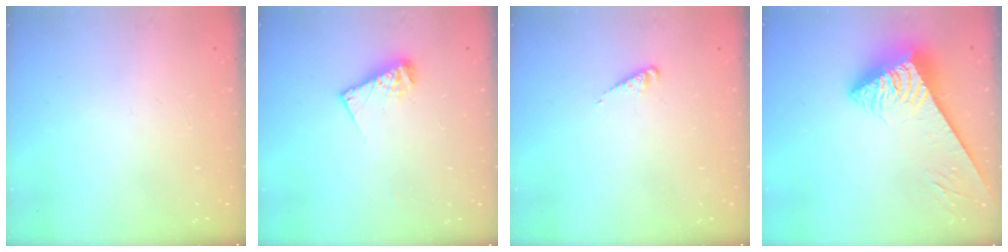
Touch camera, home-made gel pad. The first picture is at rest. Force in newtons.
{"total": 8.1, "press": 8.1, "slide": 0.9}
{"total": 2.4, "press": 2.4, "slide": 0.3}
{"total": 4.4, "press": 4.4, "slide": 0.7}